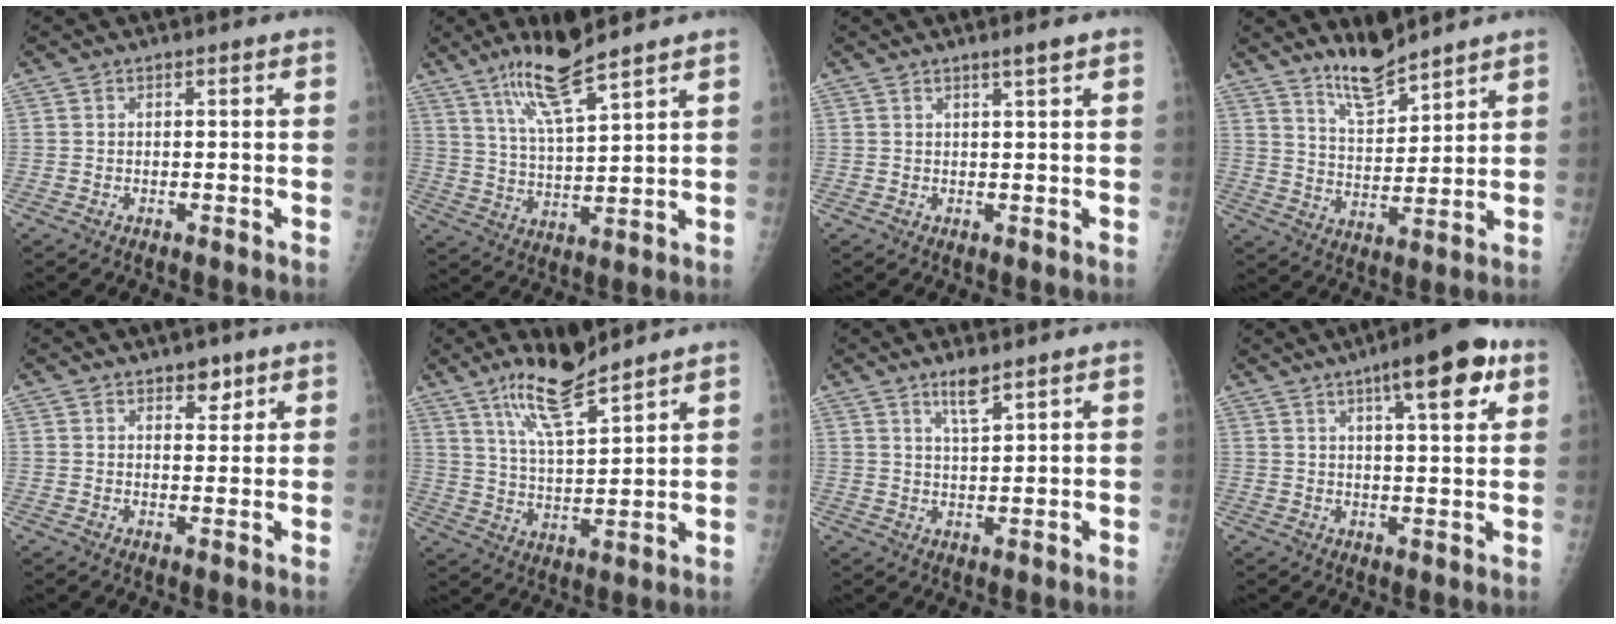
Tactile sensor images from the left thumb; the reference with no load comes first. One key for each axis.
{"total": 10.4, "fx": 7.5, "fy": 1.3, "fz": 7.0, "tx": -0.131, "ty": -0.046, "tz": 0.149}
{"total": 1.6, "fx": 1.0, "fy": -0.2, "fz": 1.2, "tx": -0.019, "ty": -0.007, "tz": 0.018}
{"total": 8.1, "fx": 7.1, "fy": 1.8, "fz": 3.4, "tx": -0.047, "ty": -0.059, "tz": 0.137}
{"total": 3.3, "fx": 2.1, "fy": 1.8, "fz": 1.6, "tx": -0.002, "ty": -0.013, "tz": 0.030}
{"total": 10.7, "fx": 8.2, "fy": 2.0, "fz": 6.6, "tx": -0.116, "ty": -0.056, "tz": 0.160}
{"total": 4.3, "fx": 3.1, "fy": 0.9, "fz": 2.9, "tx": -0.050, "ty": -0.021, "tz": 0.058}
{"total": 11.8, "fx": 5.9, "fy": 3.0, "fz": 9.7, "tx": -0.119, "ty": -0.016, "tz": 0.079}